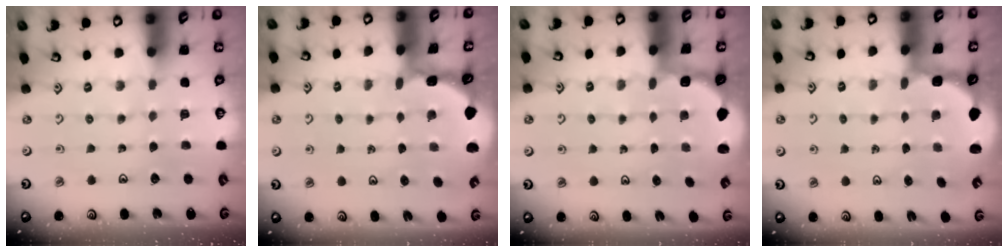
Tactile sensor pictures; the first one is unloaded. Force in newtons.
{"total": 1.2, "press": 1.2, "slide": 0.1}
{"total": 1.8, "press": 1.7, "slide": 0.7}
{"total": 2.4, "press": 1.8, "slide": 1.7}